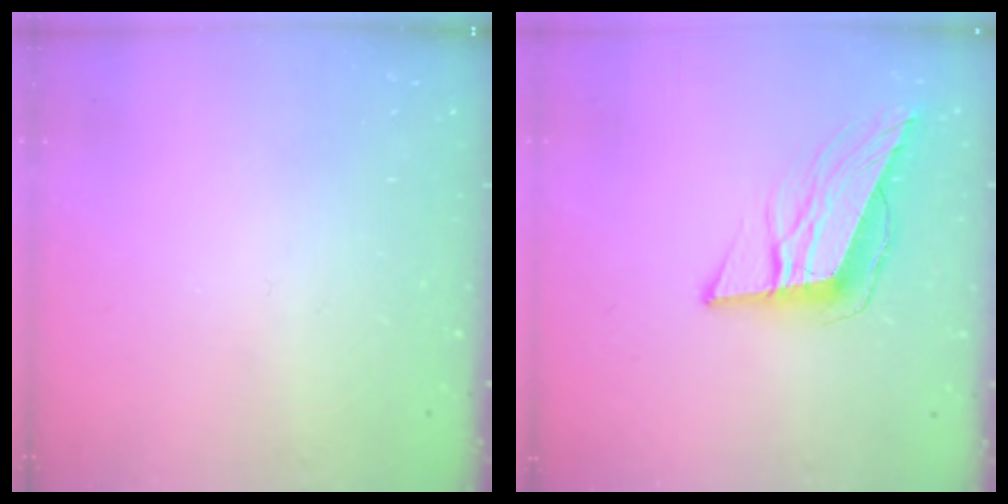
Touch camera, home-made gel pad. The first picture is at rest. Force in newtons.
{"total": 11.4, "press": 10.8, "slide": 3.6}